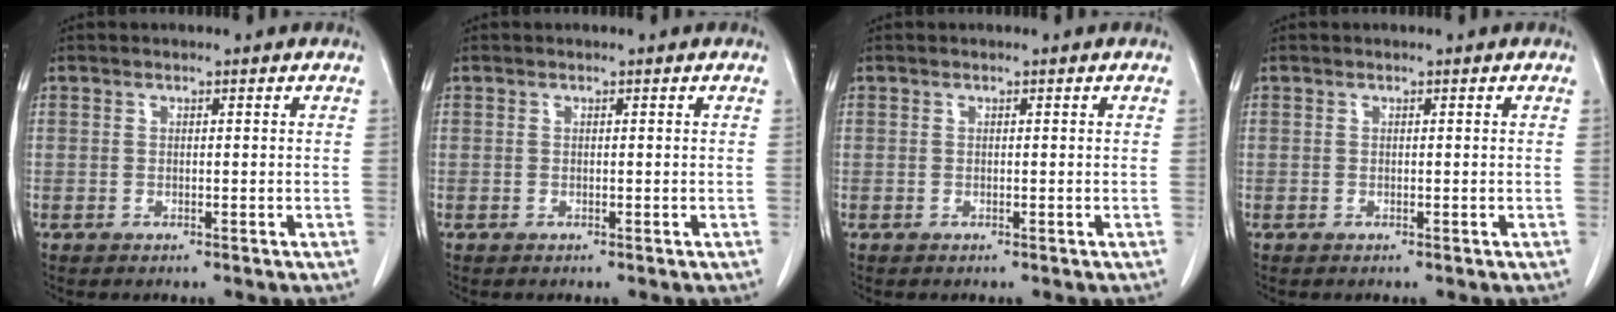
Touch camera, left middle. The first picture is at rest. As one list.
[{"total": 0.0}, {"total": 0.0}, {"total": 0.0}]